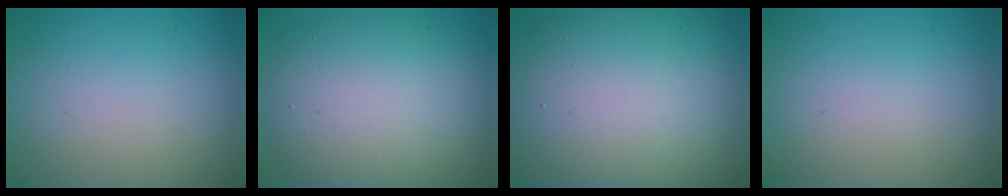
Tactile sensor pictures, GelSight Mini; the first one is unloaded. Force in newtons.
{"total": 10.5, "press": 10.5, "slide": 0.4}
{"total": 18.0, "press": 17.9, "slide": 1.0}
{"total": 0.0}